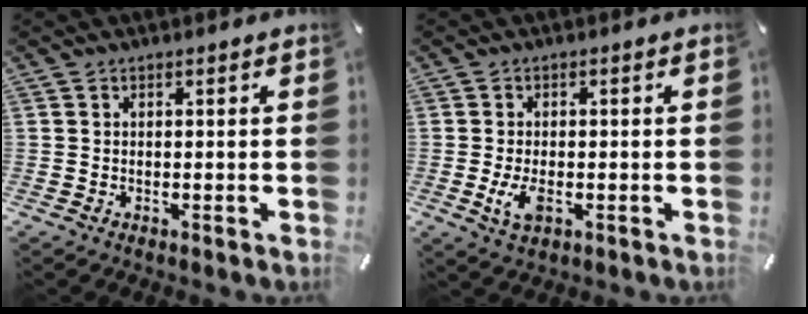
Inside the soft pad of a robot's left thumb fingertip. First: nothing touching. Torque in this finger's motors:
{"motor_torque": [0.01, 0.11, 0.07, 0.02, 0.04]}